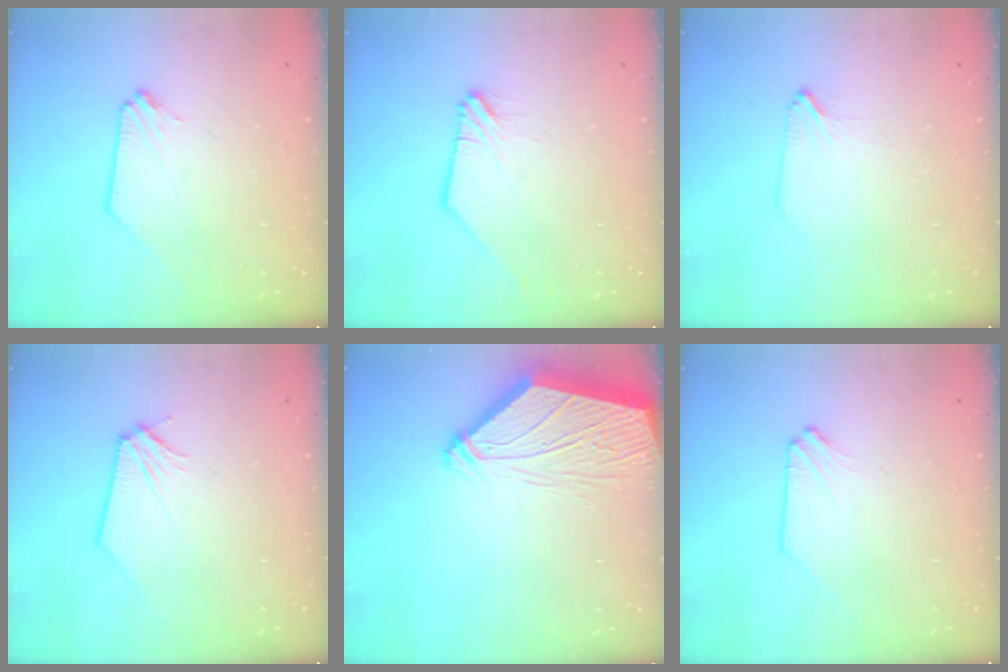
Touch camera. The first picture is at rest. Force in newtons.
{"total": 1.2, "press": 1.2, "slide": 0.2}
{"total": 1.3, "press": 1.3, "slide": 0.2}
{"total": 0.0}
{"total": 6.2, "press": 6.1, "slide": 0.8}
{"total": 0.0}